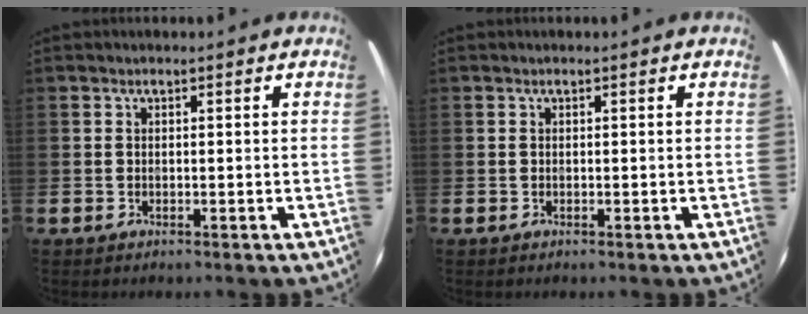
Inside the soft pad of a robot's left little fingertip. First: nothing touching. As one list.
[{"total": 0.0}]